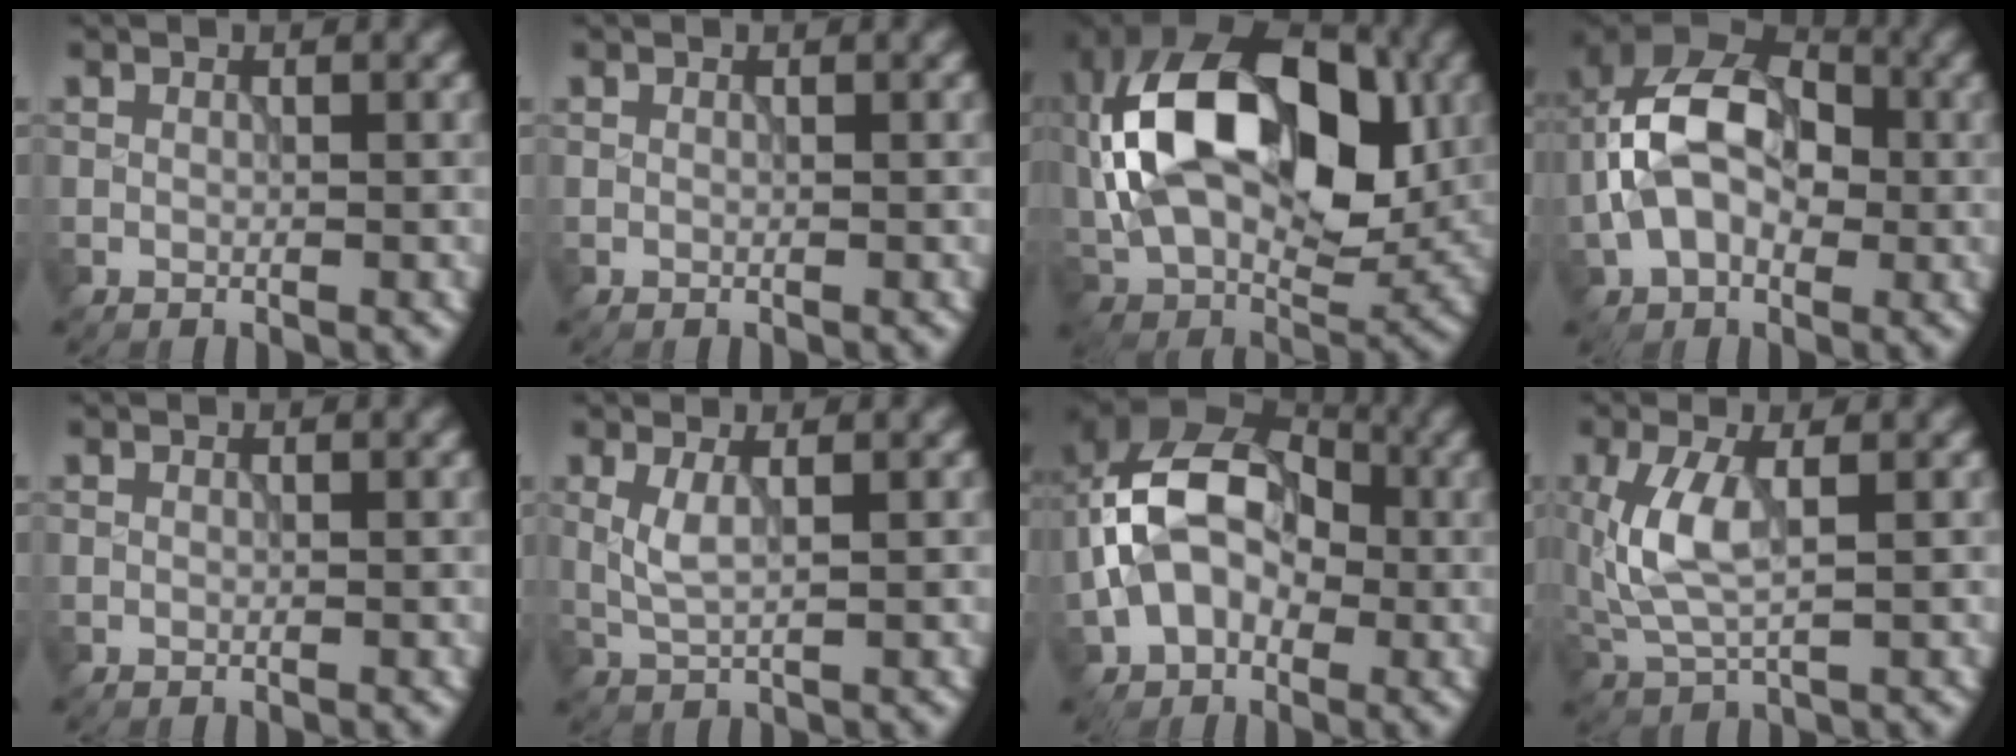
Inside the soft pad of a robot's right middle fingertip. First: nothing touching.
{"total": 0.0}
{"total": 17.0, "force": [2.1, 10.7, 13.1], "torque": [-0.240, 0.015, 0.027]}
{"total": 10.0, "force": [-0.3, 6.5, 7.7], "torque": [-0.144, 0.028, -0.022]}
{"total": 0.0}
{"total": 2.2, "force": [0.6, 0.5, 2.0], "torque": [-0.048, 0.000, 0.015]}
{"total": 11.3, "force": [-0.5, 7.7, 8.2], "torque": [-0.130, 0.029, -0.030]}
{"total": 5.4, "force": [0.7, 2.3, 4.8], "torque": [-0.123, 0.002, 0.014]}